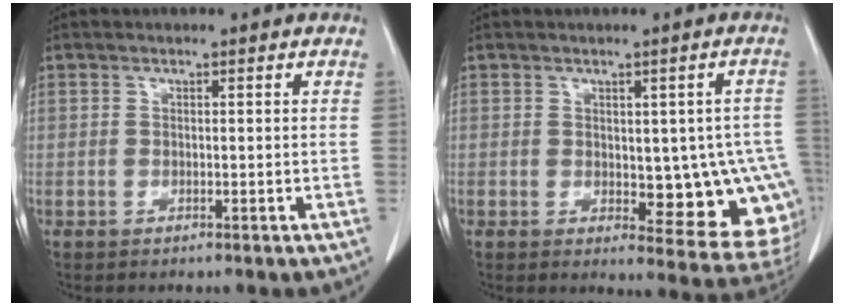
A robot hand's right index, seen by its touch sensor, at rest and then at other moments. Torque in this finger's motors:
{"motor_torque": [0.45, 0.19, 0.15, 0.05]}